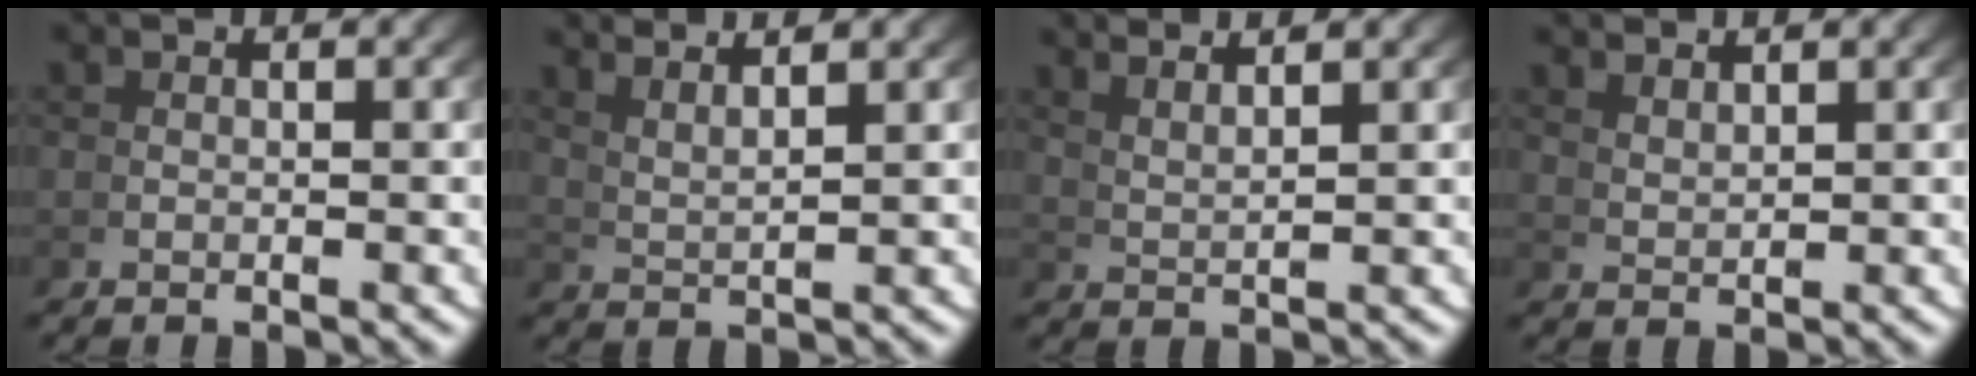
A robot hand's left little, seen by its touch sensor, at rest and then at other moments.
{"total": 4.4, "force": [3.6, 0.5, 2.5], "torque": [-0.035, 0.006, 0.064]}
{"total": 4.0, "force": [3.5, -0.2, 1.8], "torque": [-0.020, 0.005, 0.068]}
{"total": 2.6, "force": [2.4, -0.8, 0.3], "torque": [0.004, 0.001, 0.054]}